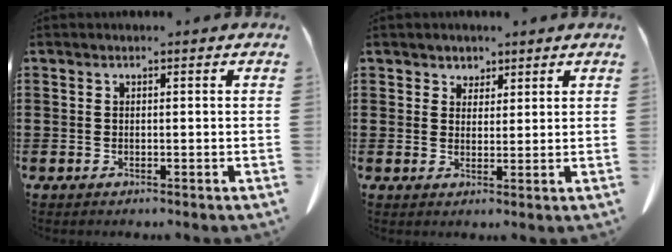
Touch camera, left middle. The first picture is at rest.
{"total": 2.6, "force": [2.1, 1.5, 0.0], "torque": [-0.010, 0.006, 0.041]}